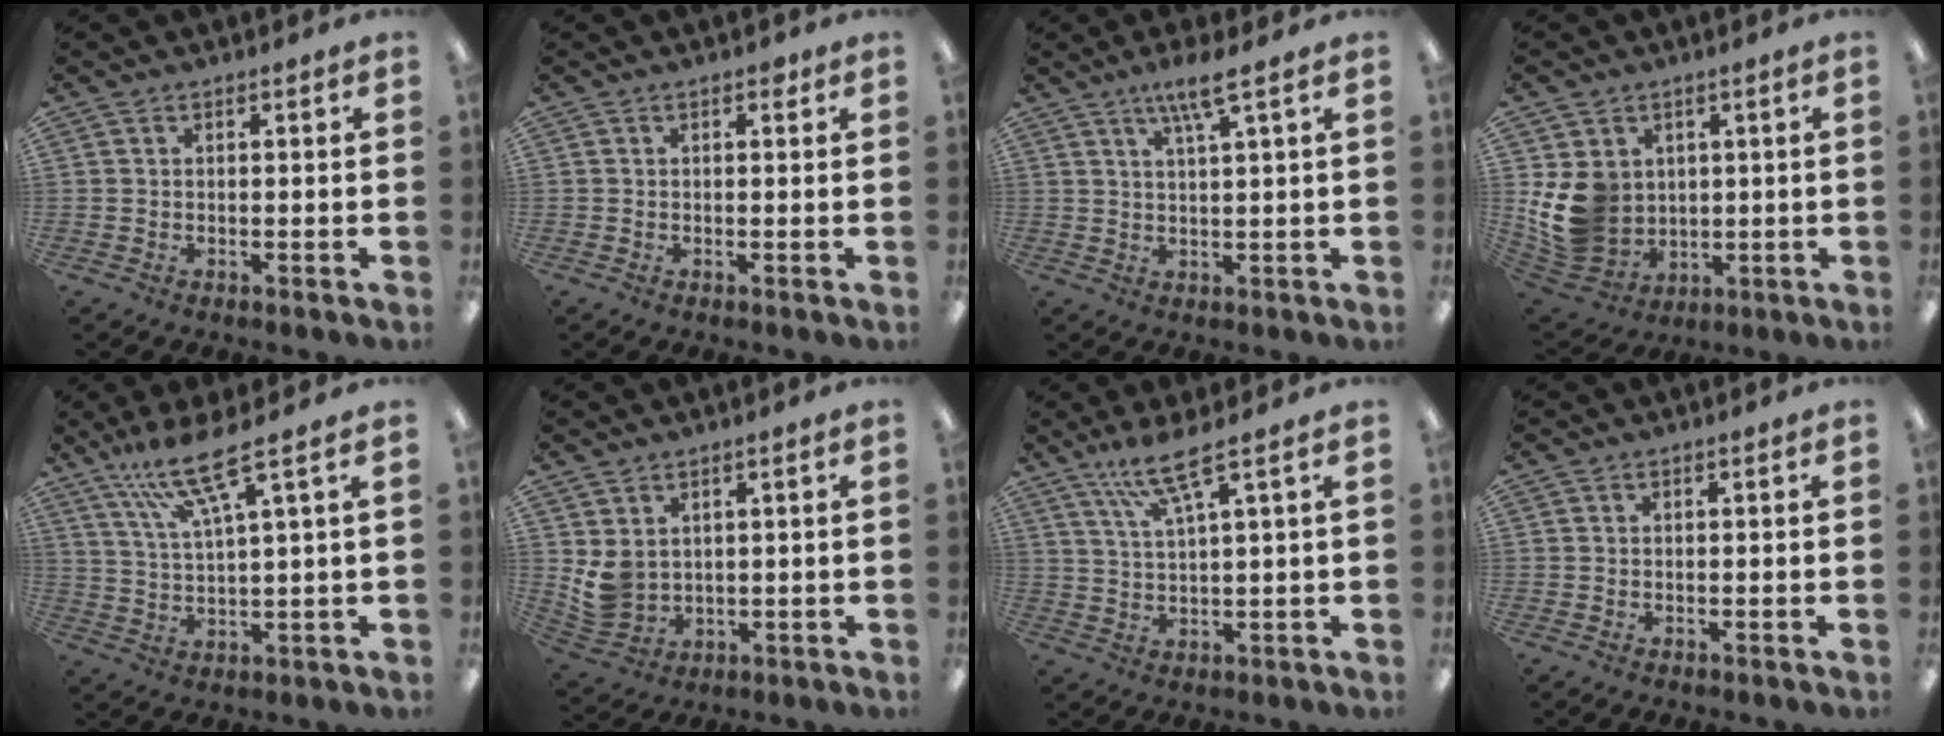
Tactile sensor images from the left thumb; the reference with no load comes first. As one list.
[{"total": 1.1, "force": [0.6, 0.6, 0.7], "torque": [-0.006, 0.000, 0.009]}, {"total": 10.3, "force": [7.3, 1.0, 7.2], "torque": [-0.140, -0.030, 0.124]}, {"total": 12.6, "force": [1.5, 11.0, 6.0], "torque": [-0.147, -0.010, 0.035]}, {"total": 11.7, "force": [7.9, 1.5, 8.5], "torque": [-0.181, -0.028, 0.141]}, {"total": 6.1, "force": [2.1, 5.0, 2.6], "torque": [-0.063, -0.010, 0.044]}, {"total": 8.5, "force": [5.7, 1.1, 6.2], "torque": [-0.134, -0.013, 0.102]}, {"total": 0.0}]